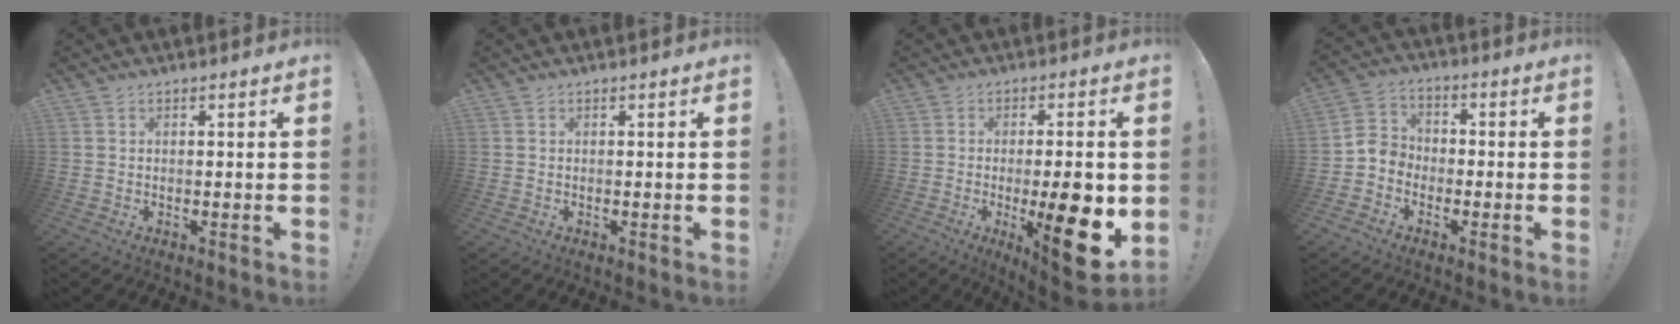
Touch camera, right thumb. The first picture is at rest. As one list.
[{"total": 0.0}, {"total": 16.6, "force": [-3.7, 4.0, 15.7], "torque": [-0.207, -0.003, -0.044]}, {"total": 6.4, "force": [-4.2, 4.6, 1.4], "torque": [-0.028, 0.031, -0.079]}]